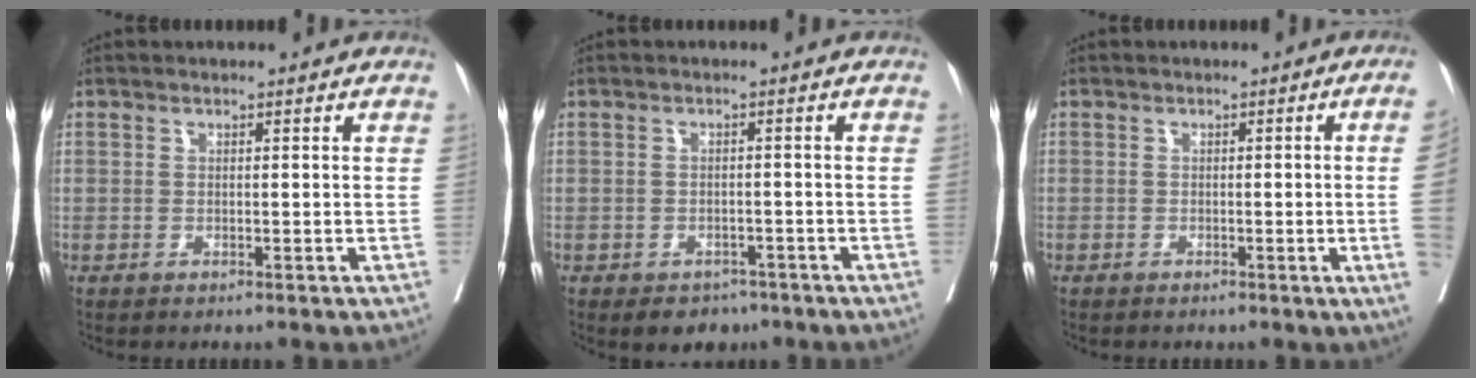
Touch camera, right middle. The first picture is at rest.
{"total": 4.1, "force": [-2.9, 2.6, 1.2], "torque": [-0.005, 0.005, -0.036]}
{"total": 4.3, "force": [-0.6, -1.8, 3.9], "torque": [-0.046, -0.009, -0.008]}